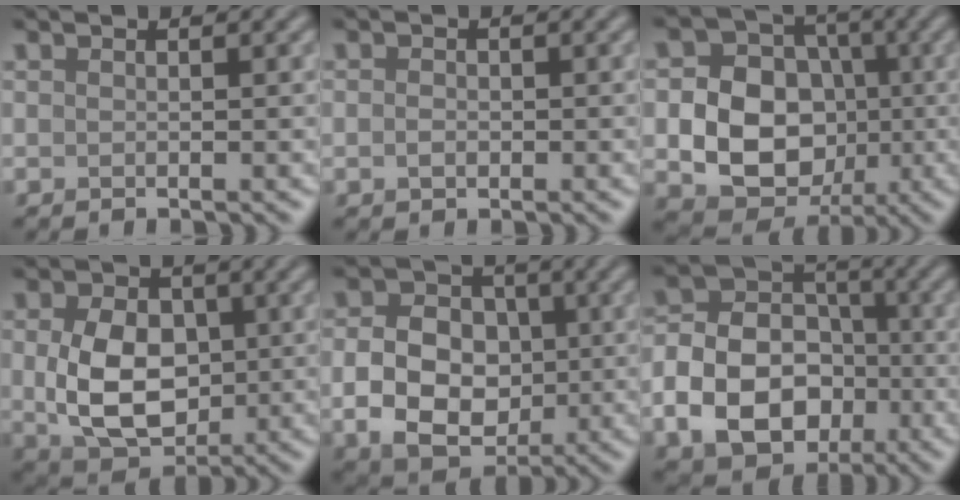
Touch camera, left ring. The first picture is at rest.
{"total": 1.1, "force": [-0.2, 0.9, 0.7], "torque": [-0.013, -0.001, -0.008]}
{"total": 10.8, "force": [-1.5, 9.0, 5.6], "torque": [-0.078, -0.007, -0.044]}
{"total": 8.0, "force": [0.0, 5.7, 5.6], "torque": [-0.114, -0.010, 0.006]}
{"total": 8.2, "force": [-1.1, 6.2, 5.2], "torque": [-0.092, -0.006, -0.024]}
{"total": 10.6, "force": [-3.5, 7.8, 6.2], "torque": [-0.110, -0.013, -0.071]}